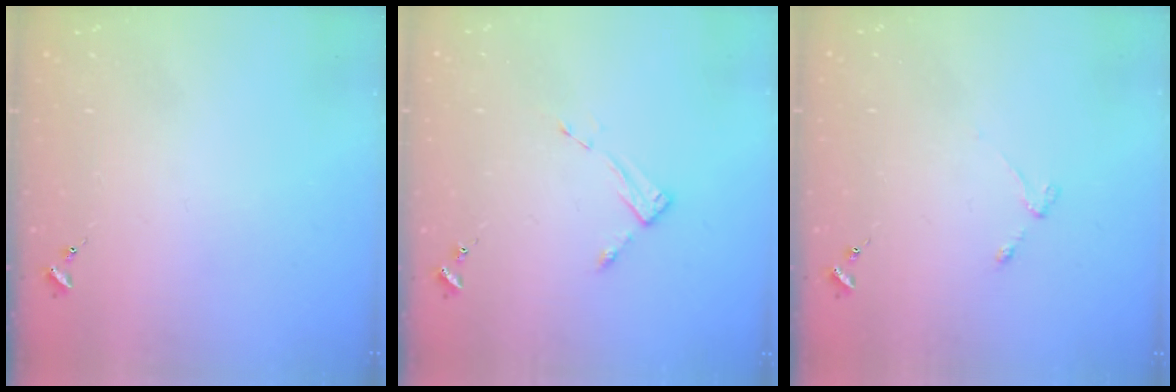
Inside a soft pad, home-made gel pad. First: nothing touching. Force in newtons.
{"total": 2.7, "press": 2.7, "slide": 0.4}
{"total": 3.0, "press": 2.9, "slide": 0.5}